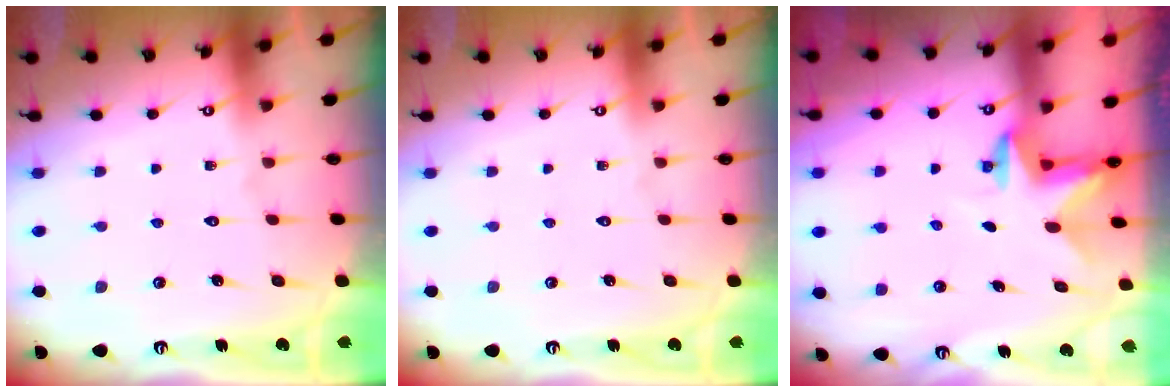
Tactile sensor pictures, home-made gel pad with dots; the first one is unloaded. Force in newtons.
{"total": 0.0}
{"total": 2.5, "press": 2.5, "slide": 0.4}